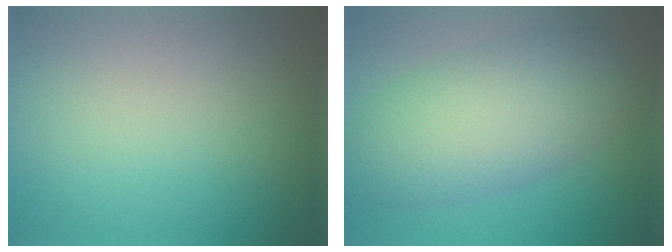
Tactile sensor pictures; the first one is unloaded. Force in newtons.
{"total": 7.7, "press": 7.7, "slide": 0.1}